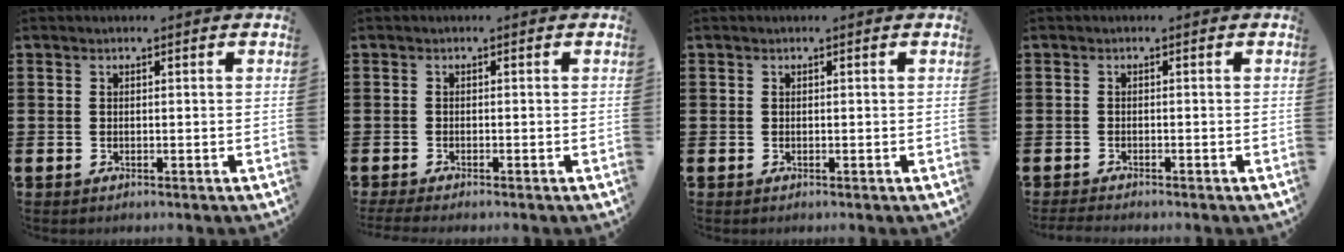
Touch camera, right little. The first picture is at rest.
{"total": 0.9, "force": [-0.7, 0.0, 0.7], "torque": [-0.010, -0.003, -0.013]}
{"total": 0.0}
{"total": 0.9, "force": [-0.8, 0.1, 0.3], "torque": [-0.006, -0.001, -0.016]}